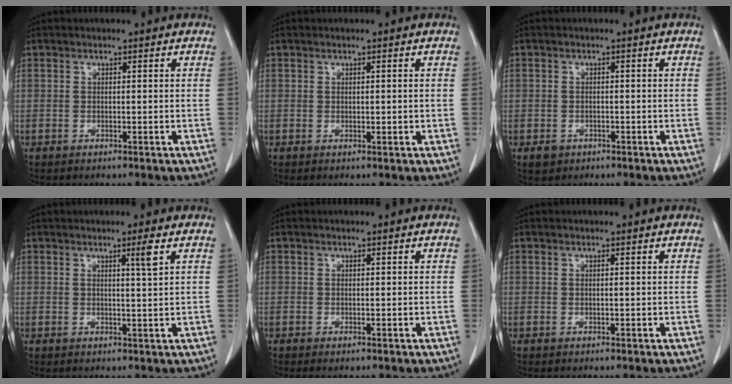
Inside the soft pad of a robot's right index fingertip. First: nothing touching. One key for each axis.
{"total": 0.6, "fx": 0.1, "fy": 0.3, "fz": 0.6, "tx": -0.010, "ty": -0.002, "tz": 0.003}
{"total": 2.1, "fx": -1.0, "fy": 1.8, "fz": 0.4, "tx": -0.007, "ty": 0.005, "tz": -0.008}
{"total": 2.4, "fx": 1.2, "fy": -0.6, "fz": 2.0, "tx": -0.034, "ty": -0.009, "tz": 0.021}
{"total": 0.8, "fx": -0.6, "fy": 0.1, "fz": 0.5, "tx": -0.007, "ty": -0.002, "tz": -0.008}
{"total": 0.0}